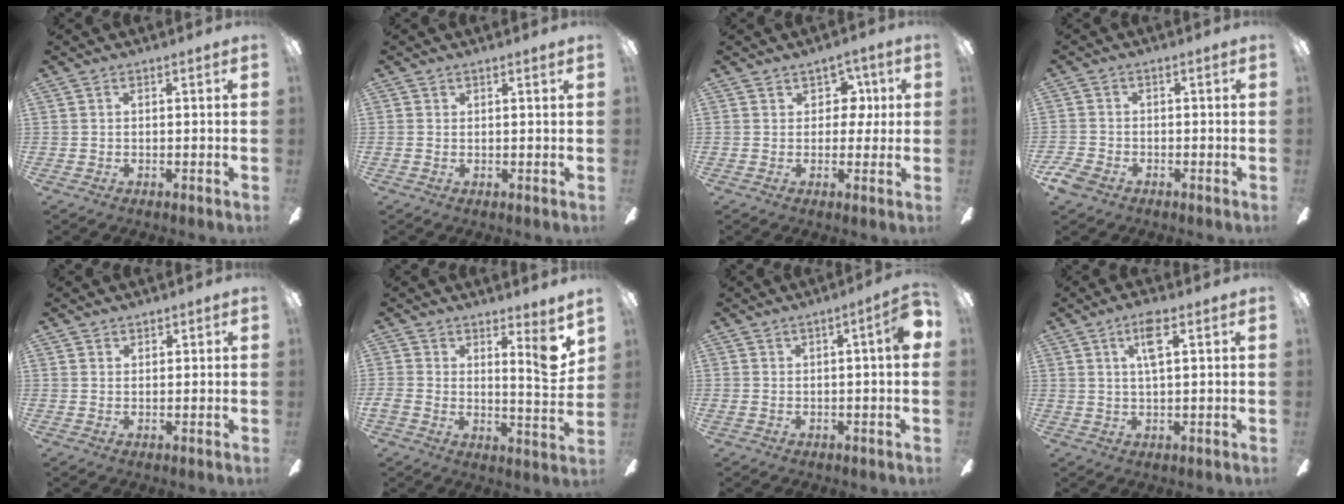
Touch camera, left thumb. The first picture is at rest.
{"total": 0.8, "force": [0.5, -0.1, 0.6], "torque": [-0.012, -0.002, 0.009]}
{"total": 5.4, "force": [2.0, 4.1, 3.0], "torque": [-0.026, -0.002, 0.031]}
{"total": 4.1, "force": [-2.5, 2.7, 1.7], "torque": [-0.043, 0.010, -0.049]}
{"total": 1.3, "force": [1.2, 0.5, 0.0], "torque": [-0.001, 0.000, 0.022]}
{"total": 8.0, "force": [4.6, 2.3, 6.2], "torque": [-0.078, -0.036, 0.073]}
{"total": 6.1, "force": [1.3, 1.0, 5.9], "torque": [-0.092, 0.000, 0.019]}
{"total": 6.0, "force": [2.7, 1.5, 5.1], "torque": [-0.100, 0.003, 0.043]}